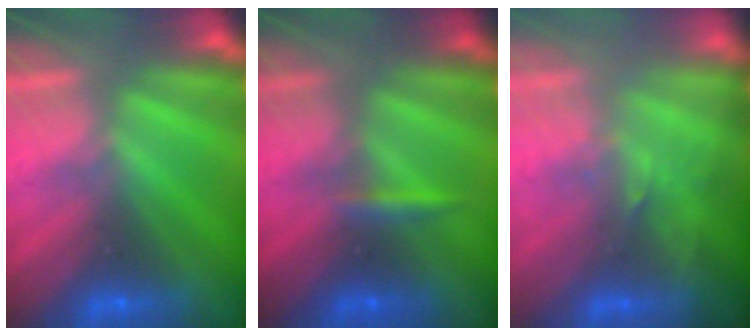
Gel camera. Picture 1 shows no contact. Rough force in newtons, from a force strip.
{"total": 2.4}
{"total": 2.6}